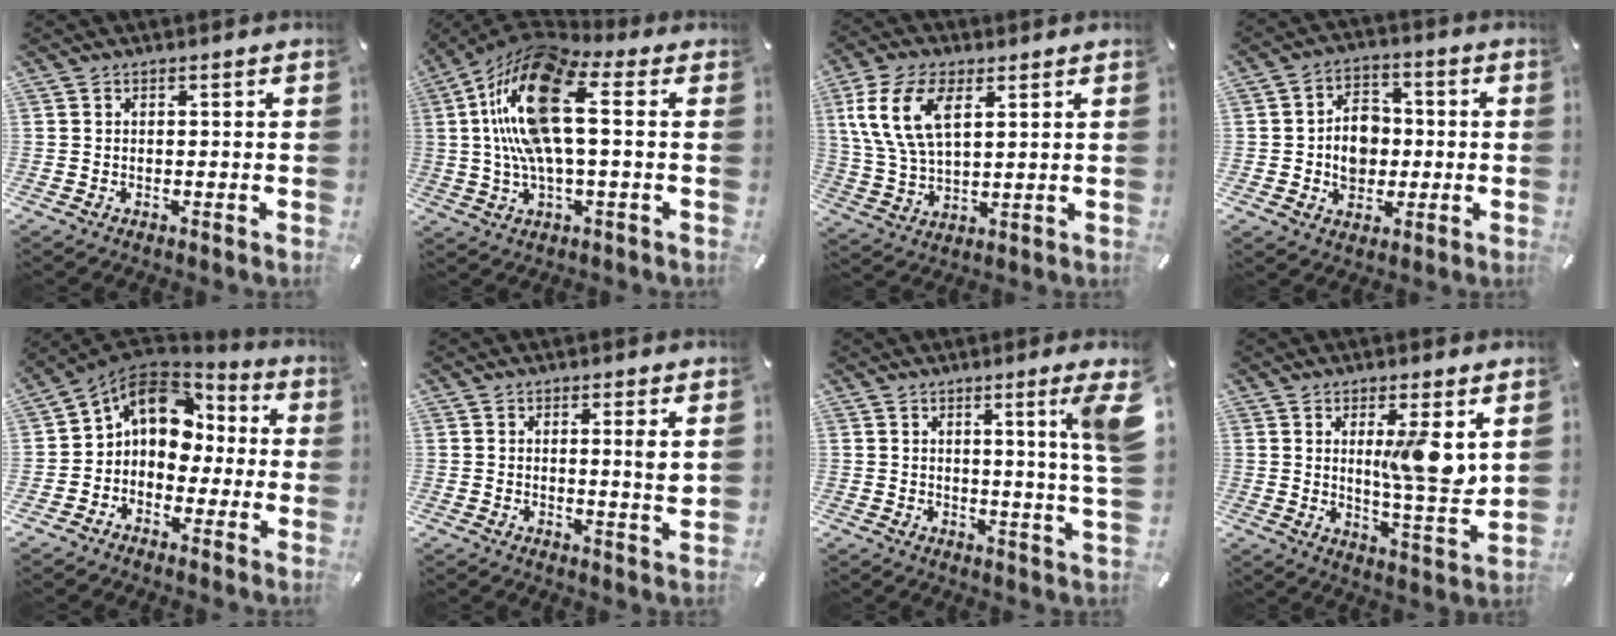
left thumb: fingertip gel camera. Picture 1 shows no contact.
{"total": 20.8, "force": [3.3, 9.2, 18.4], "torque": [-0.369, 0.004, 0.058]}
{"total": 12.5, "force": [4.9, 7.2, 9.0], "torque": [-0.223, -0.002, 0.086]}
{"total": 8.8, "force": [-0.7, 7.5, 4.6], "torque": [-0.081, 0.012, -0.011]}
{"total": 11.4, "force": [2.5, 9.1, 6.4], "torque": [-0.115, -0.001, 0.048]}
{"total": 3.5, "force": [1.4, 0.0, 3.3], "torque": [-0.048, -0.013, 0.017]}
{"total": 10.0, "force": [4.0, -0.8, 9.2], "torque": [-0.137, -0.028, 0.054]}
{"total": 11.7, "force": [3.7, 2.3, 10.8], "torque": [-0.160, -0.028, 0.054]}